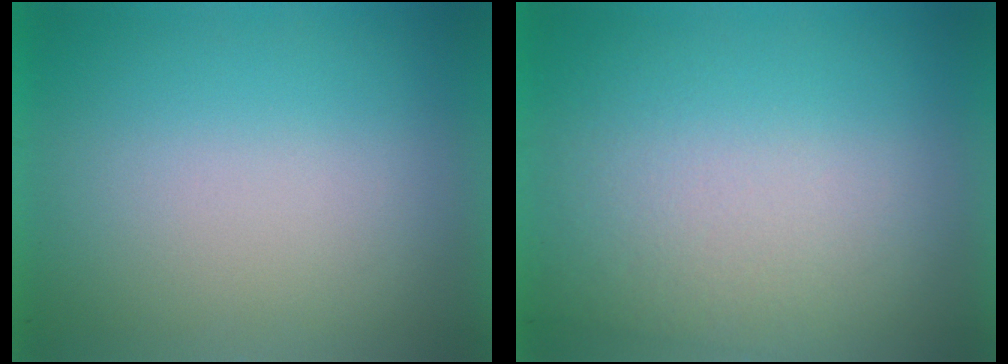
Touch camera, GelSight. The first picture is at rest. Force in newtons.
{"total": 2.1}